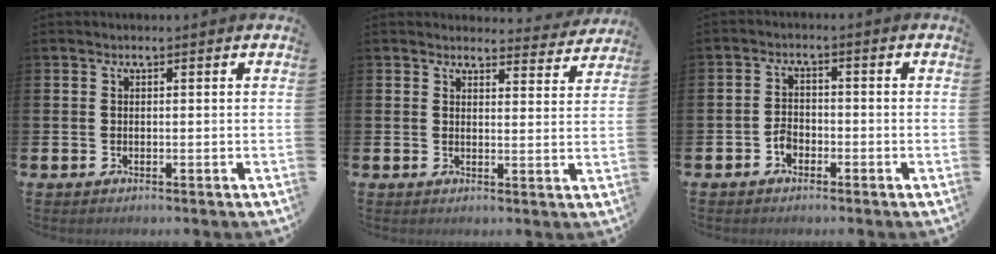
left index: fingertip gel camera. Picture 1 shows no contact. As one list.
[{"total": 3.4, "force": [3.3, 0.7, 0.0], "torque": [0.013, -0.028, 0.054]}, {"total": 2.3, "force": [-1.5, 1.5, 0.9], "torque": [-0.020, 0.006, -0.031]}]